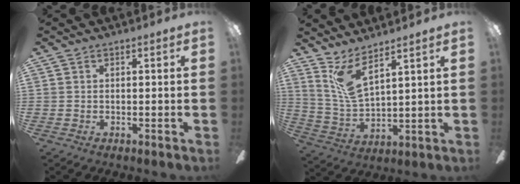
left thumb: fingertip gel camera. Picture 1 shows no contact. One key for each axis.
{"total": 10.3, "fx": 6.6, "fy": 3.4, "fz": 7.1, "tx": -0.159, "ty": -0.023, "tz": 0.124}